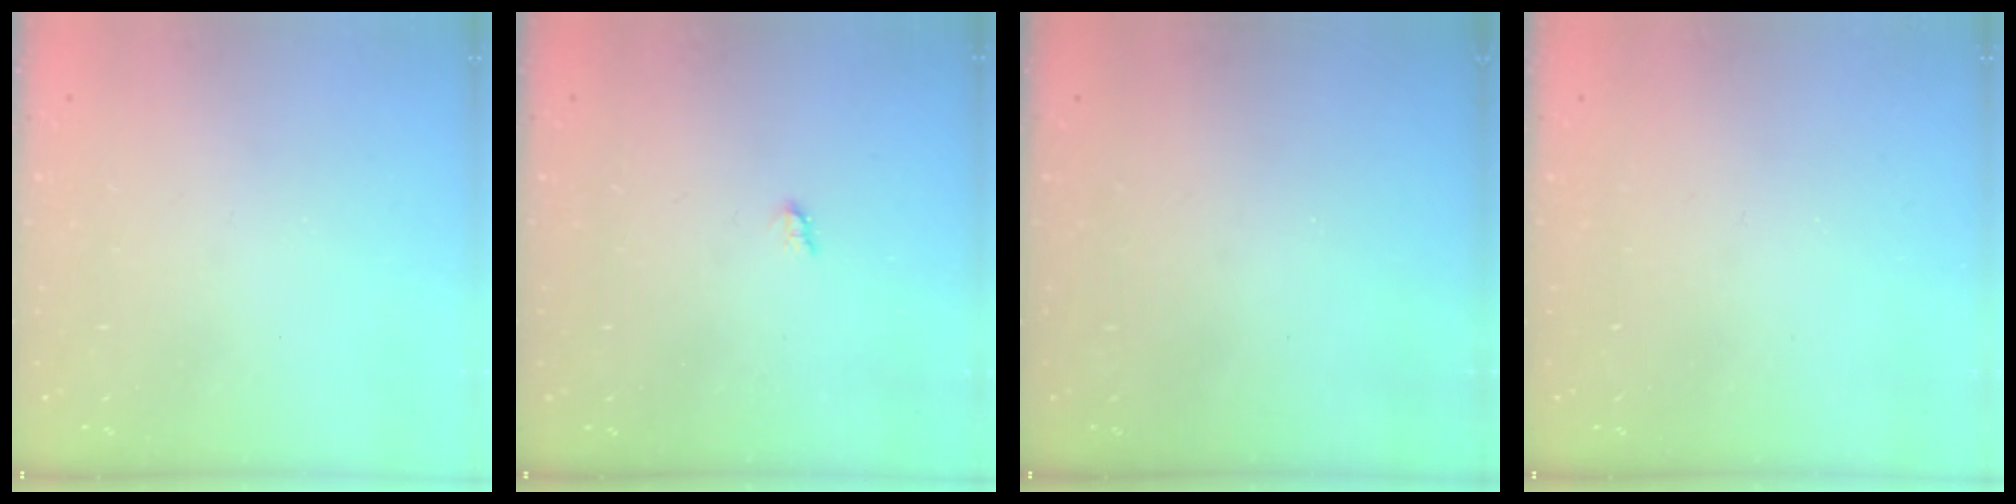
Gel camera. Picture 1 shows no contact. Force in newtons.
{"total": 1.7, "press": 1.6, "slide": 0.3}
{"total": 0.0}
{"total": 0.0}